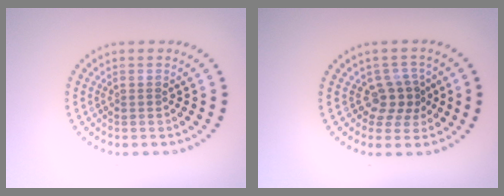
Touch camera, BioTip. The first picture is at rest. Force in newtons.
{"total": 2.5, "press": 2.0, "slide": 1.5}